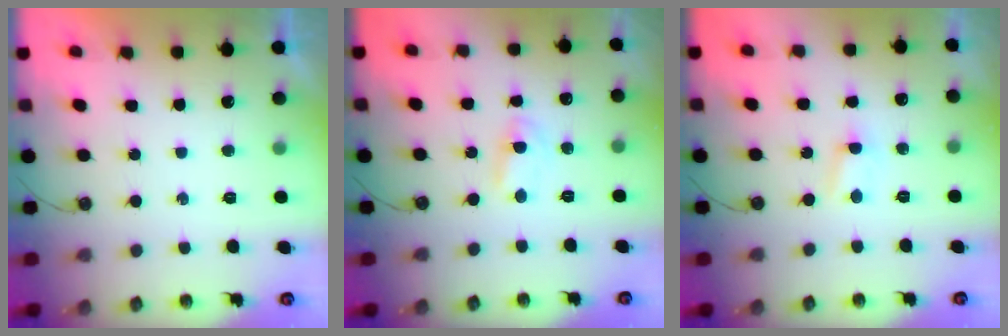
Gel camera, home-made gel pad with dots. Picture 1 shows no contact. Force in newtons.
{"total": 1.8, "press": 1.8, "slide": 0.3}
{"total": 2.6, "press": 2.6, "slide": 0.4}